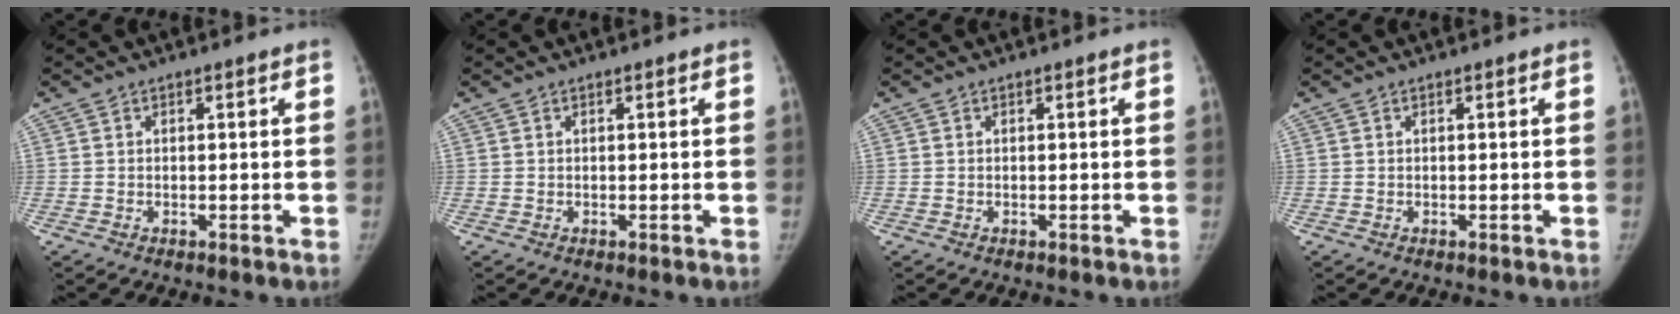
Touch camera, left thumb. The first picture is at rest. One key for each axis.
{"total": 0.0}
{"total": 0.0}
{"total": 0.0}